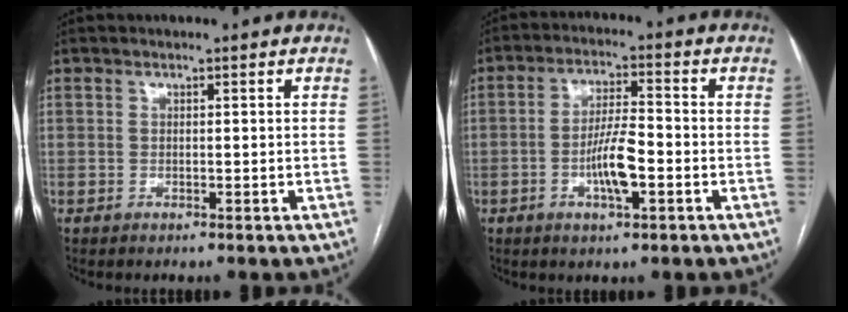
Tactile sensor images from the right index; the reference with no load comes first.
{"total": 7.1, "force": [-2.1, 1.5, 6.6], "torque": [-0.129, 0.002, -0.039]}